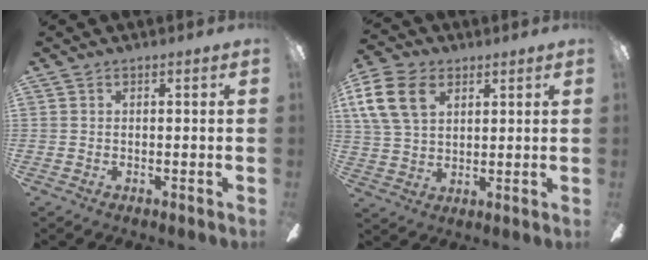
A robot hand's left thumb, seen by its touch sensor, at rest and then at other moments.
{"total": 12.7, "force": [5.3, 8.5, 7.7], "torque": [-0.172, 0.007, 0.100]}